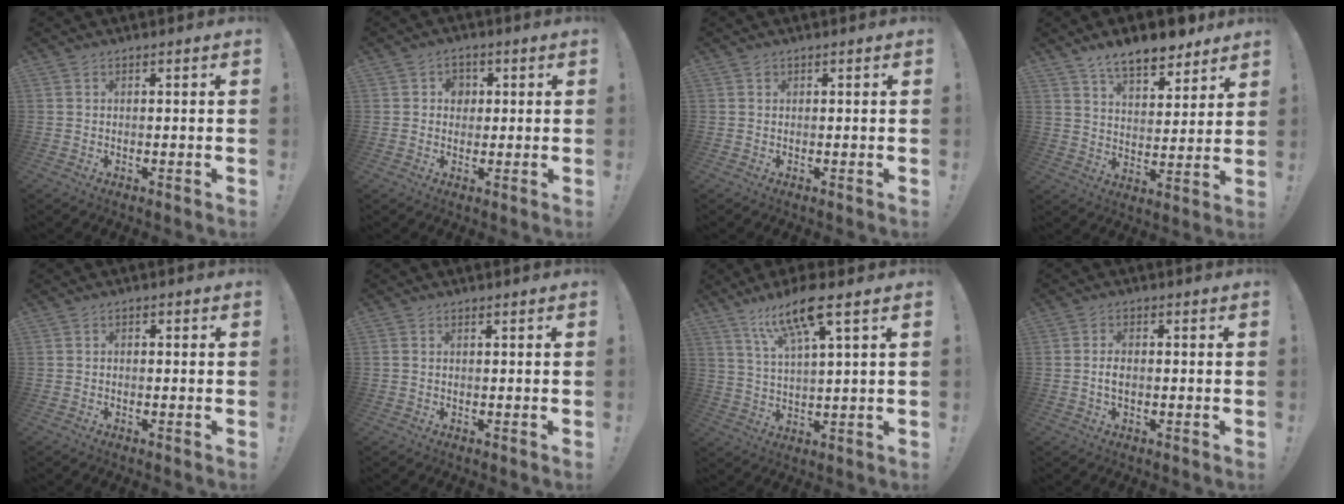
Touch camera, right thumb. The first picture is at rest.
{"total": 4.4, "force": [0.8, 4.0, 1.7], "torque": [-0.022, 0.002, 0.012]}
{"total": 0.6, "force": [0.4, 0.4, 0.1], "torque": [0.003, -0.002, 0.007]}
{"total": 11.8, "force": [9.1, 4.7, 5.8], "torque": [-0.091, -0.058, 0.163]}
{"total": 1.2, "force": [-0.8, 0.7, 0.6], "torque": [-0.013, 0.006, -0.015]}
{"total": 0.6, "force": [0.5, 0.2, 0.2], "torque": [-0.011, 0.003, 0.011]}
{"total": 12.5, "force": [7.7, 2.6, 9.5], "torque": [-0.177, -0.026, 0.128]}
{"total": 3.2, "force": [-0.5, 1.8, 2.7], "torque": [-0.053, 0.005, -0.012]}